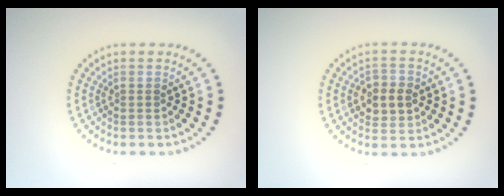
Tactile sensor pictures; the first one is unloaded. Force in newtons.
{"total": 2.8, "press": 2.8, "slide": 0.4}